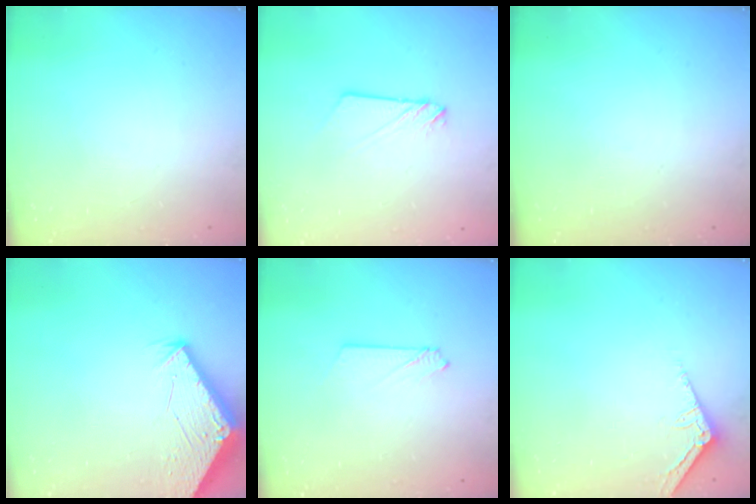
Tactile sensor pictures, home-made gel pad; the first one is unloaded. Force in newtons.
{"total": 3.0, "press": 3.0, "slide": 0.2}
{"total": 0.0}
{"total": 2.7, "press": 2.7, "slide": 0.1}
{"total": 2.6, "press": 2.6, "slide": 0.3}
{"total": 3.2, "press": 3.2, "slide": 0.3}